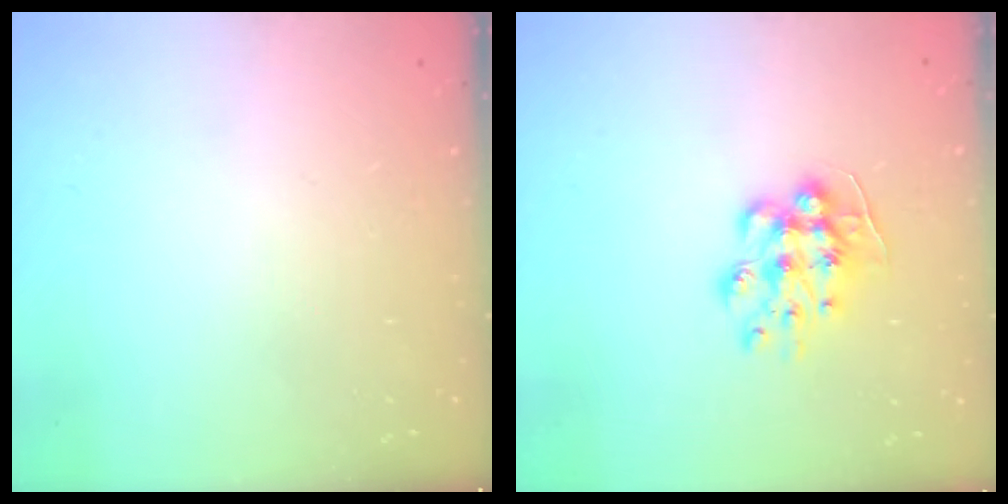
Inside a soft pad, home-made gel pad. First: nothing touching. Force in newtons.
{"total": 9.0, "press": 9.0, "slide": 0.5}